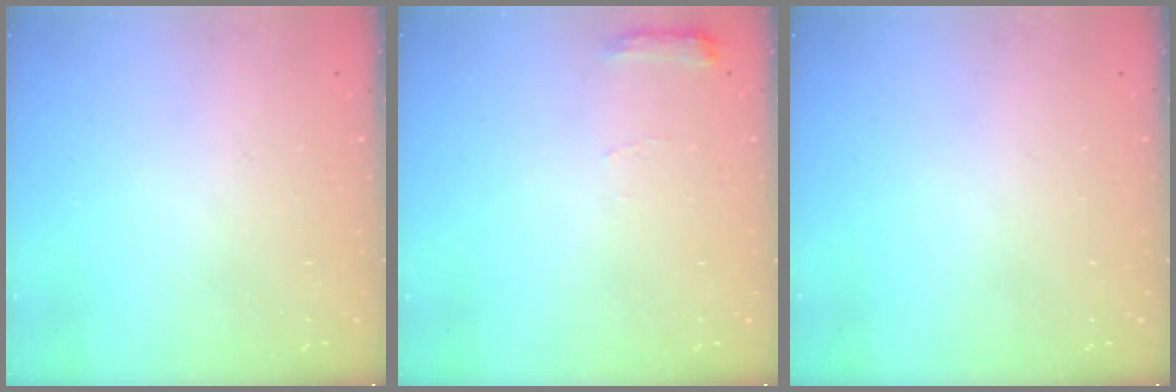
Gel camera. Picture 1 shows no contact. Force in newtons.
{"total": 5.6, "press": 5.6, "slide": 0.7}
{"total": 0.0}